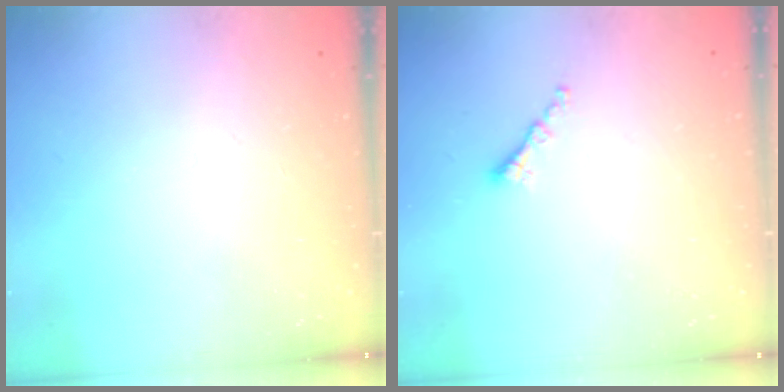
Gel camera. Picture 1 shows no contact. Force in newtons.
{"total": 1.3, "press": 1.2, "slide": 0.5}